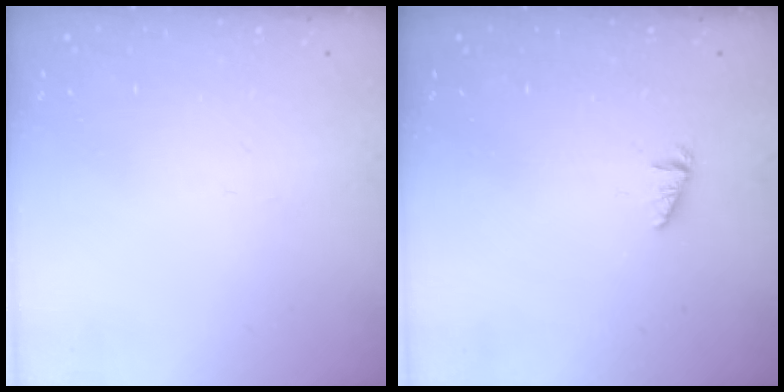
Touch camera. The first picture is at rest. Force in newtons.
{"total": 1.1, "press": 1.1, "slide": 0.1}